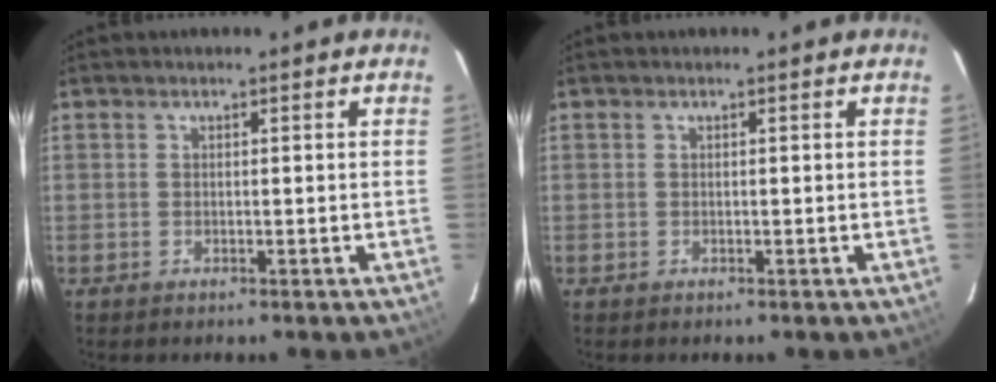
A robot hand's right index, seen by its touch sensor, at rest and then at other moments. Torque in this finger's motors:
{"motor_torque": [-0.01, 0.01, 0.03, 0.00]}